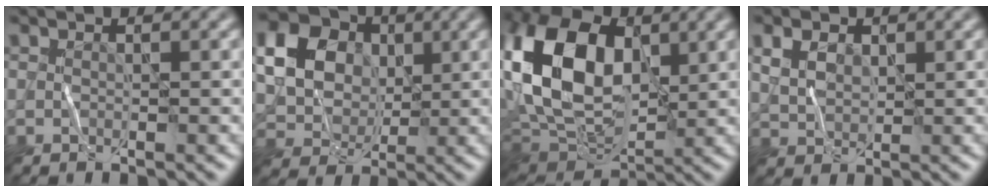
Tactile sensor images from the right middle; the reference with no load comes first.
{"total": 19.0, "force": [4.9, 16.4, 8.2], "torque": [-0.214, 0.035, 0.058]}
{"total": 13.7, "force": [2.2, 8.9, 10.1], "torque": [-0.217, 0.017, 0.031]}
{"total": 2.7, "force": [0.8, 2.0, 1.7], "torque": [-0.038, 0.001, 0.010]}